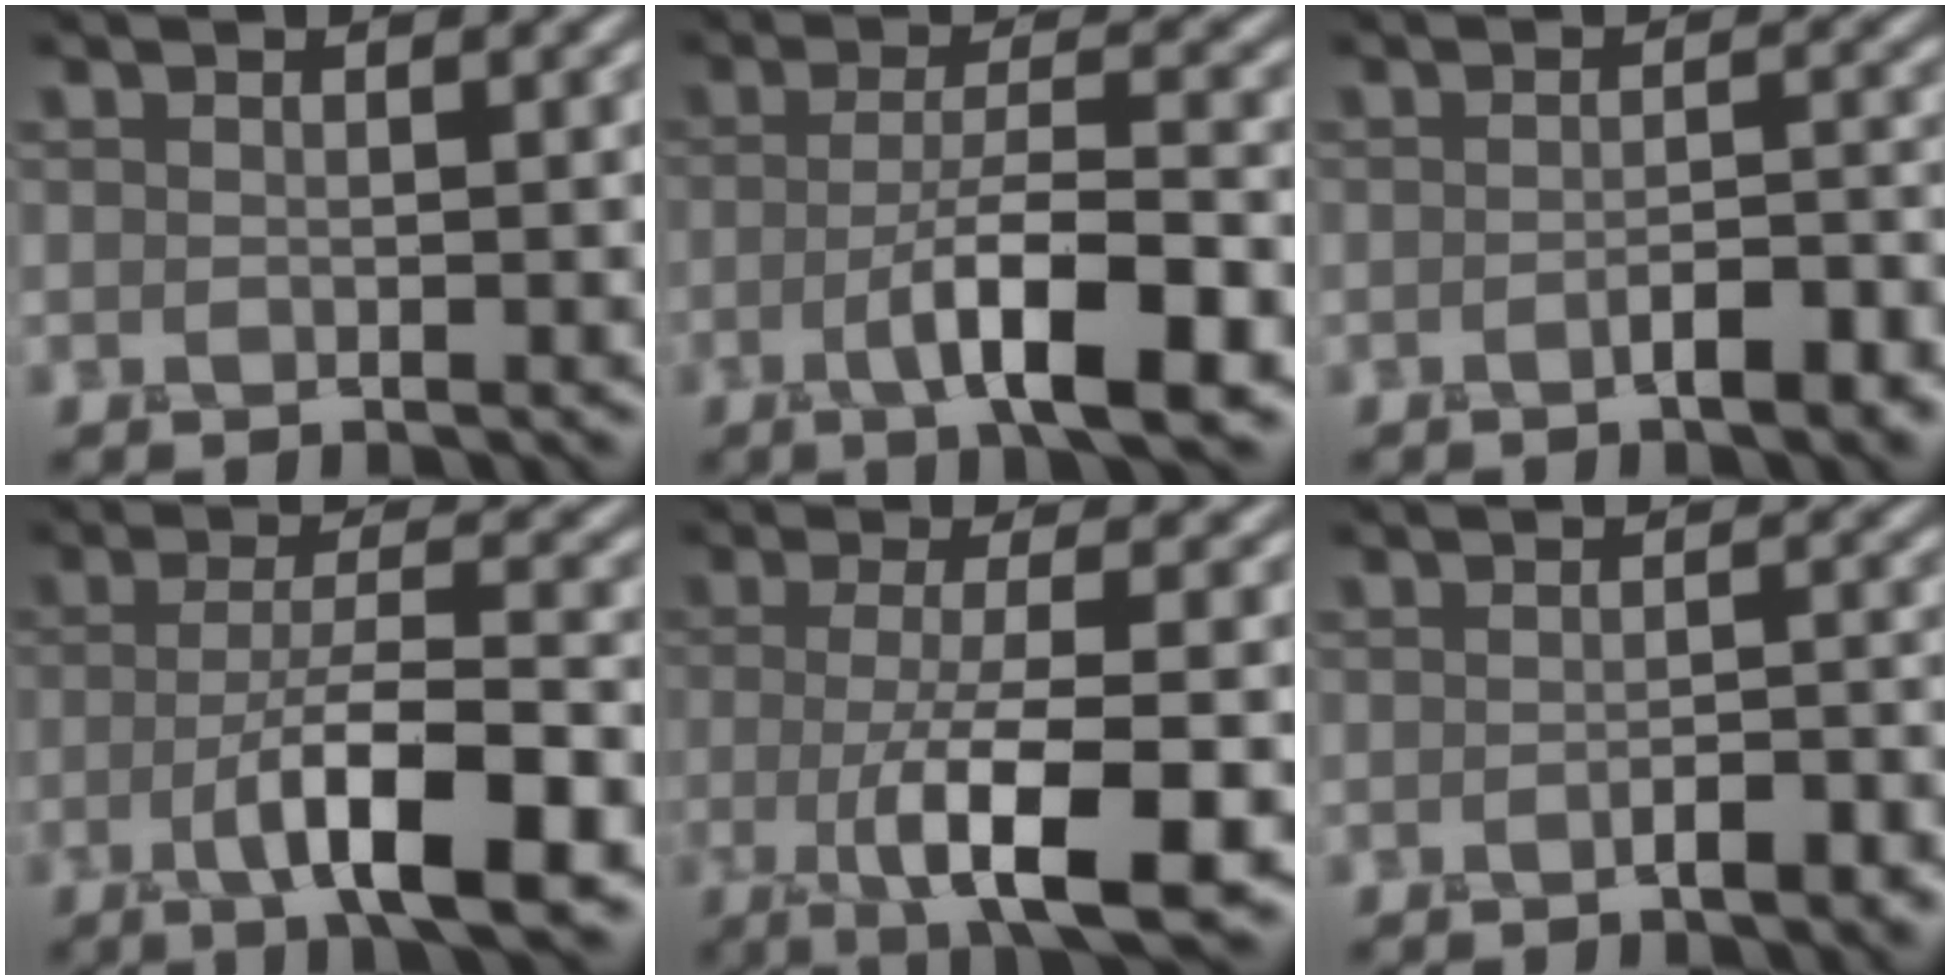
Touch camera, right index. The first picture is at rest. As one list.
[{"total": 7.1, "force": [-2.3, 1.5, 6.5], "torque": [-0.102, 0.010, -0.043]}, {"total": 3.4, "force": [-1.5, 1.1, 2.8], "torque": [-0.043, 0.003, -0.024]}, {"total": 7.7, "force": [-2.8, 1.7, 7.0], "torque": [-0.108, 0.009, -0.051]}, {"total": 8.1, "force": [-2.1, 1.9, 7.5], "torque": [-0.118, -0.005, -0.040]}, {"total": 2.6, "force": [-1.1, 0.9, 2.2], "torque": [-0.034, 0.002, -0.019]}]